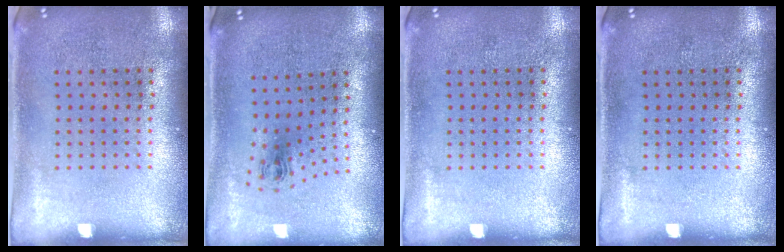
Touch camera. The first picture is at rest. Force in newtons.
{"total": 0.8, "press": 0.4, "slide": 0.8}
{"total": 0.0}
{"total": 0.0}